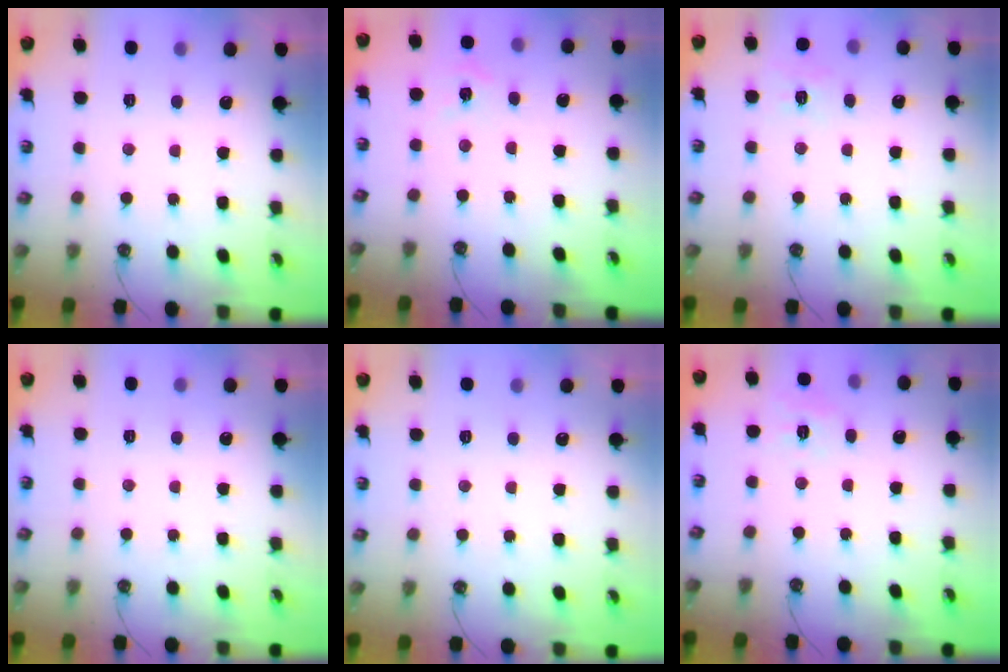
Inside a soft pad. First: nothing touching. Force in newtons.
{"total": 5.0, "press": 4.9, "slide": 0.5}
{"total": 7.4, "press": 7.4, "slide": 0.6}
{"total": 0.0}
{"total": 0.5, "press": 0.5, "slide": 0.2}
{"total": 5.8, "press": 5.8, "slide": 0.5}